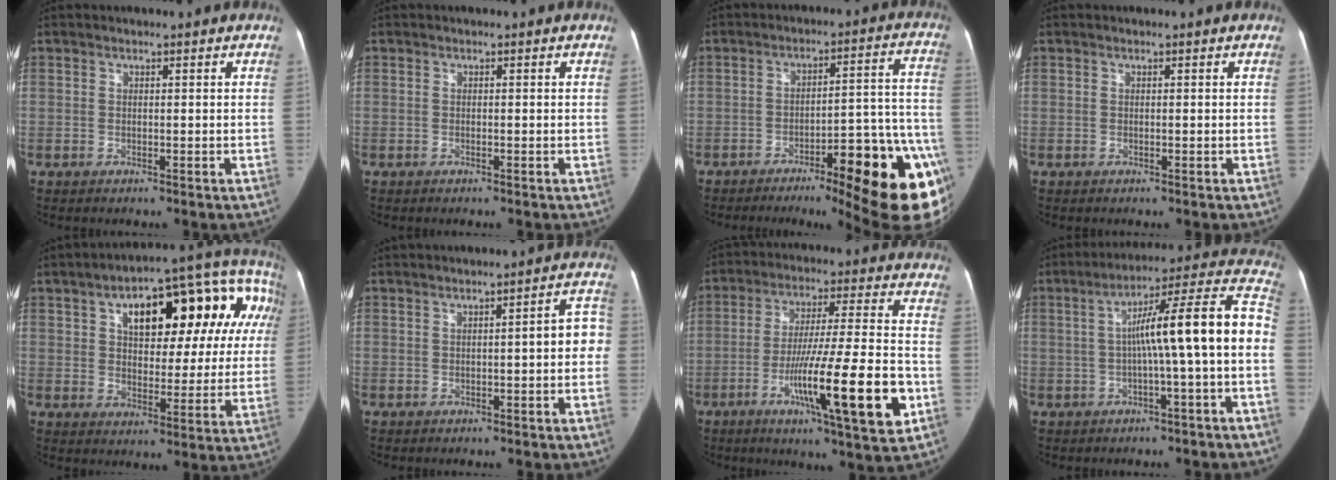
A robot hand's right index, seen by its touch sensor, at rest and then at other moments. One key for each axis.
{"total": 0.0}
{"total": 21.9, "fx": -11.4, "fy": 2.9, "fz": 18.5, "tx": -0.142, "ty": 0.026, "tz": -0.155}
{"total": 0.0}
{"total": 20.4, "fx": 6.9, "fy": 8.9, "fz": 17.0, "tx": -0.221, "ty": 0.062, "tz": 0.095}
{"total": 4.7, "fx": -0.4, "fy": 1.0, "fz": 4.5, "tx": -0.045, "ty": 0.024, "tz": -0.010}
{"total": 18.2, "fx": -6.6, "fy": 0.6, "fz": 16.9, "tx": -0.257, "ty": -0.014, "tz": -0.104}
{"total": 14.6, "fx": -1.2, "fy": -0.4, "fz": 14.5, "tx": -0.207, "ty": 0.046, "tz": -0.024}